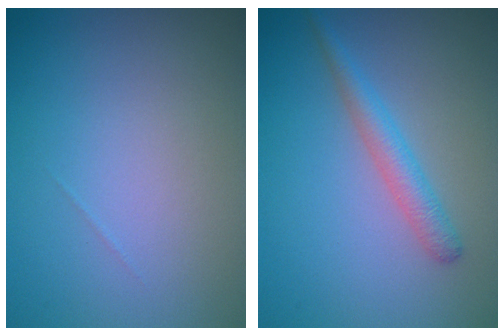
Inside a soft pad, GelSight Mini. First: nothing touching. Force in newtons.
{"total": 2.3, "press": 2.3, "slide": 0.0}